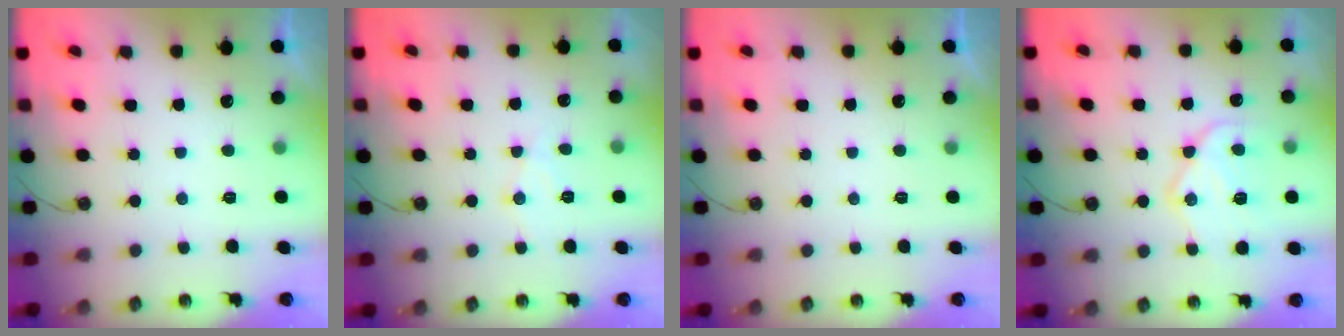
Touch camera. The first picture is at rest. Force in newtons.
{"total": 7.5, "press": 7.5, "slide": 0.2}
{"total": 0.0}
{"total": 15.6, "press": 15.5, "slide": 1.1}